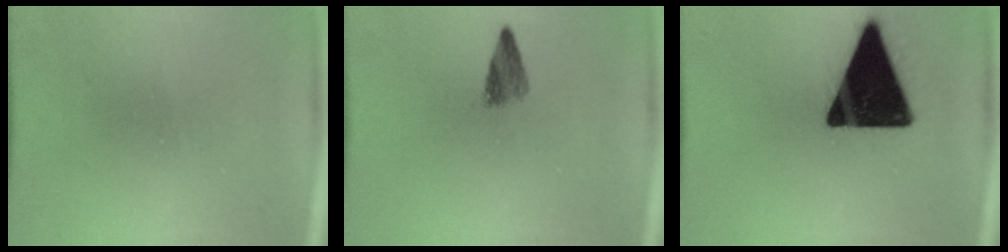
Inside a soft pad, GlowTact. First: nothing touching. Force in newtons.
{"total": 2.4}
{"total": 19.5}